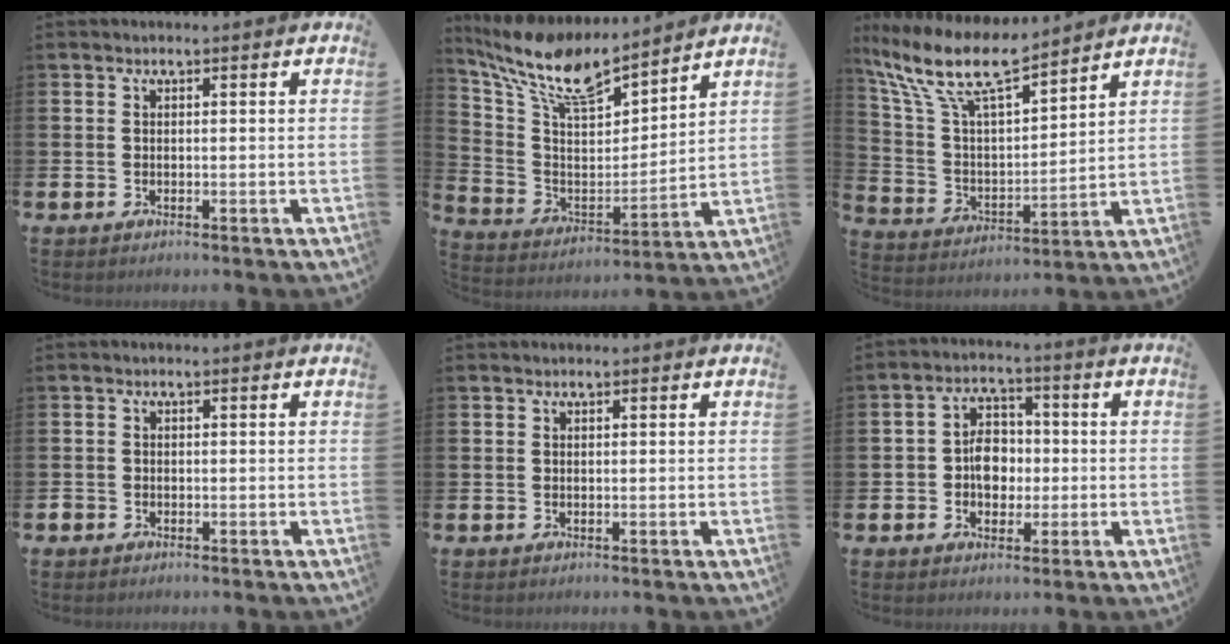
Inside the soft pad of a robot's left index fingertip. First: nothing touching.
{"total": 11.8, "force": [9.9, 3.4, 5.5], "torque": [-0.147, -0.058, 0.173]}
{"total": 11.3, "force": [9.5, 2.5, 5.5], "torque": [-0.146, -0.061, 0.166]}
{"total": 0.9, "force": [-0.7, 0.6, 0.1], "torque": [-0.002, 0.002, -0.016]}
{"total": 0.0}
{"total": 5.1, "force": [-0.3, 4.0, 3.3], "torque": [-0.056, 0.008, -0.013]}